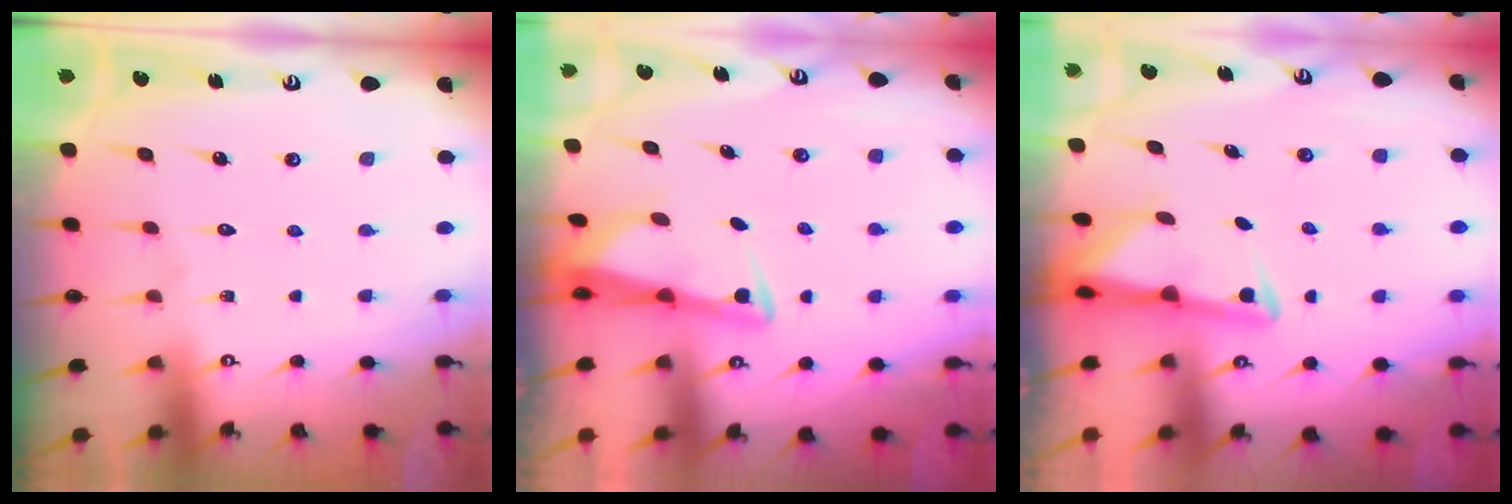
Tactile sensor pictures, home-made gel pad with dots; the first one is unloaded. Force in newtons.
{"total": 2.7, "press": 2.7, "slide": 0.5}
{"total": 2.8, "press": 2.7, "slide": 0.7}